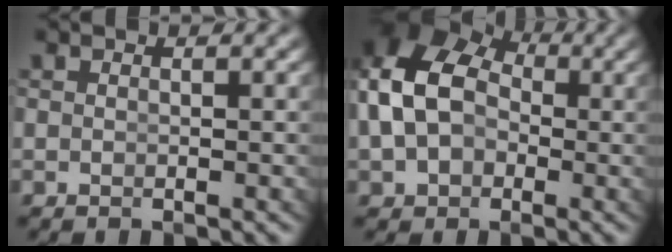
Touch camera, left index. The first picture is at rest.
{"total": 11.9, "force": [1.9, 9.9, 6.3], "torque": [-0.149, -0.012, 0.027]}